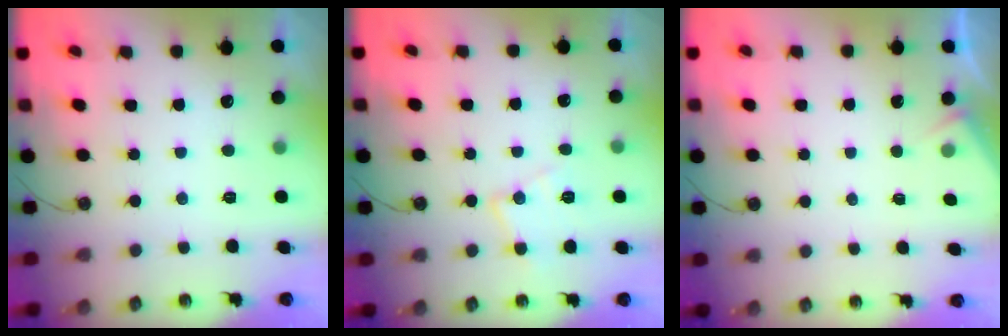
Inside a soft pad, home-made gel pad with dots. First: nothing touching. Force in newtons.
{"total": 9.2, "press": 9.2, "slide": 0.6}
{"total": 2.9, "press": 2.8, "slide": 0.5}